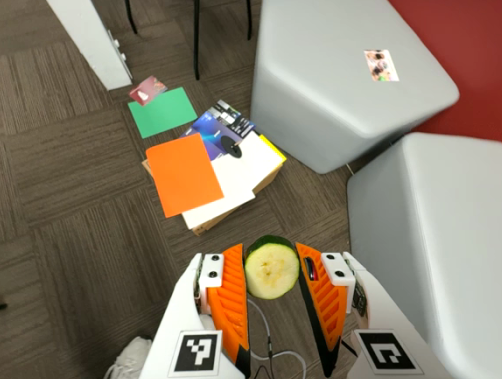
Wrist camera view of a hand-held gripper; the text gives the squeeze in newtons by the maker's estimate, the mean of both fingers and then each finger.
{"total": 9.1, "left": 9.6, "right": 8.6}